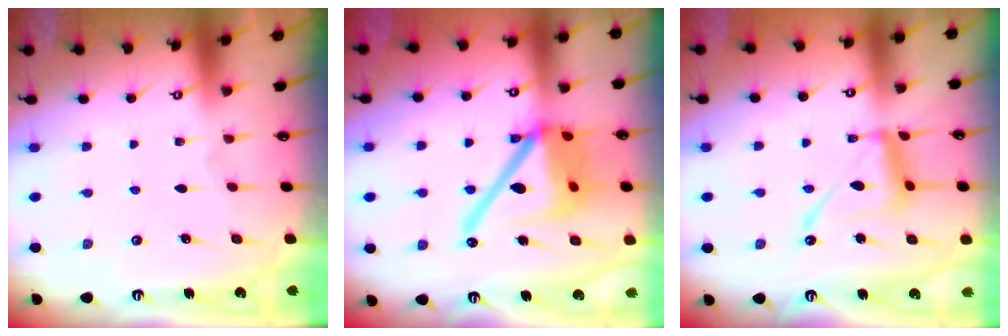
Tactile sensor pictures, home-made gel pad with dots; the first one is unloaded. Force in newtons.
{"total": 19.8, "press": 19.6, "slide": 2.8}
{"total": 13.8, "press": 13.8, "slide": 1.2}